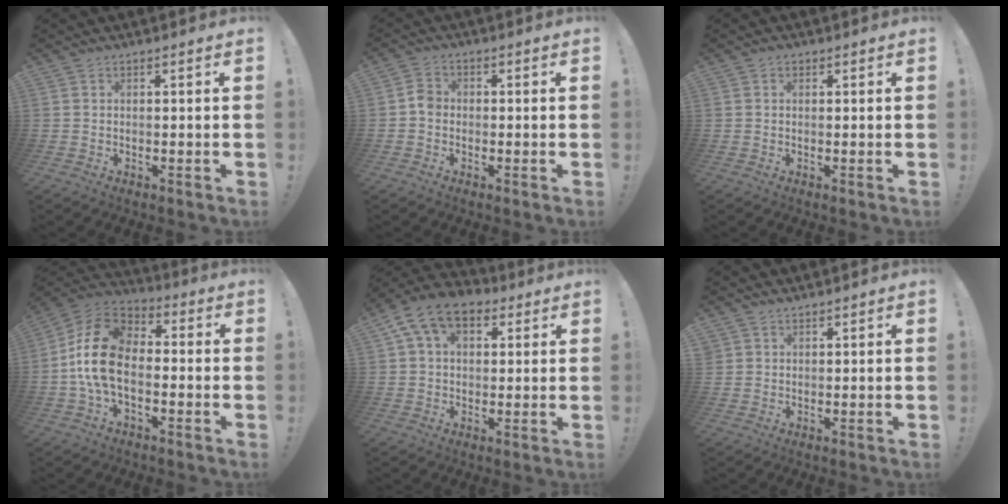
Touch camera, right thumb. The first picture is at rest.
{"total": 3.7, "force": [-1.1, 2.9, 2.0], "torque": [-0.034, 0.015, -0.017]}
{"total": 0.8, "force": [0.3, 0.7, 0.2], "torque": [0.000, 0.001, 0.005]}
{"total": 16.2, "force": [-1.7, 10.6, 12.2], "torque": [-0.235, 0.030, -0.021]}
{"total": 12.0, "force": [5.0, 7.9, 7.6], "torque": [-0.127, -0.005, 0.098]}
{"total": 2.3, "force": [2.0, 1.1, -0.1], "torque": [0.006, -0.012, 0.039]}